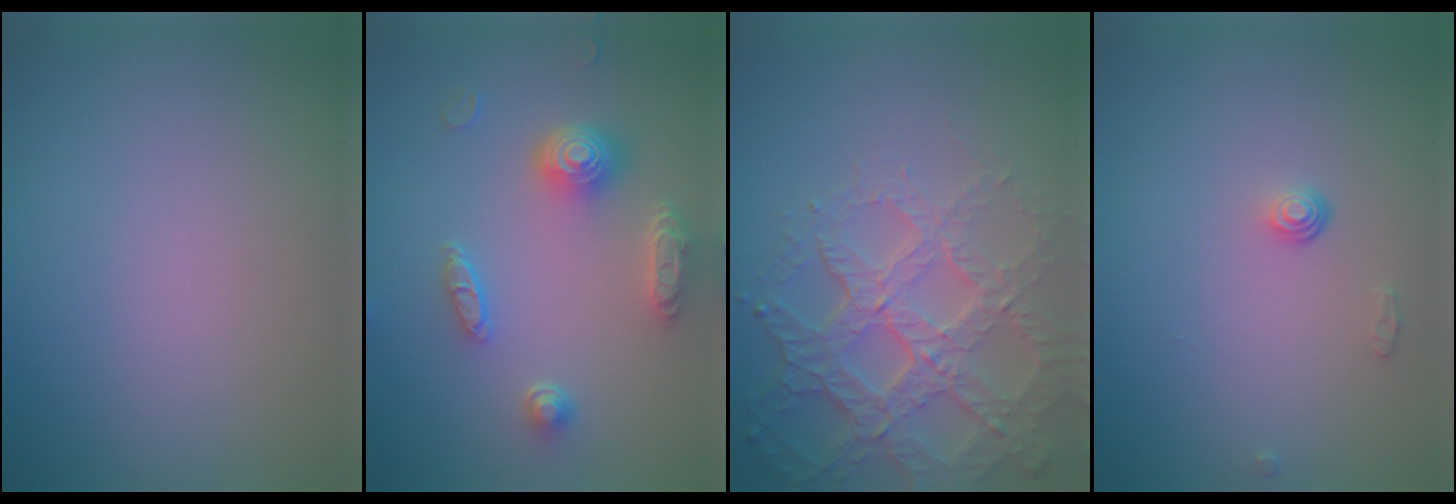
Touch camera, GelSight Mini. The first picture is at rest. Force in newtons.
{"total": 4.7, "press": 3.7, "slide": 2.8}
{"total": 7.0, "press": 5.0, "slide": 4.9}
{"total": 1.0, "press": 0.7, "slide": 0.8}